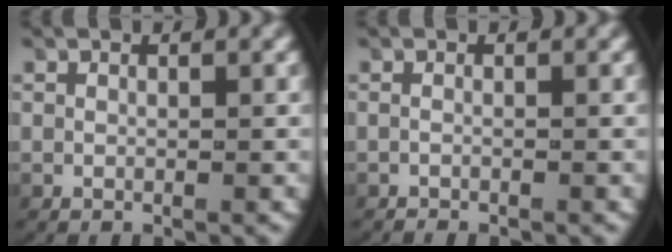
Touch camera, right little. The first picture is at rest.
{"total": 0.8, "force": [-0.8, 0.0, 0.1], "torque": [-0.006, -0.005, -0.013]}